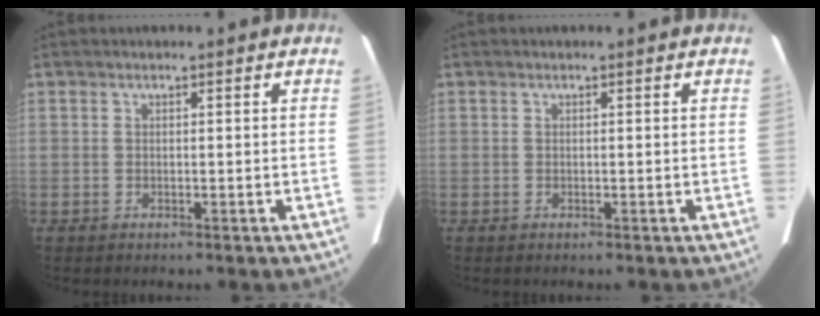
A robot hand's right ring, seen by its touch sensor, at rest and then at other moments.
{"total": 0.0}